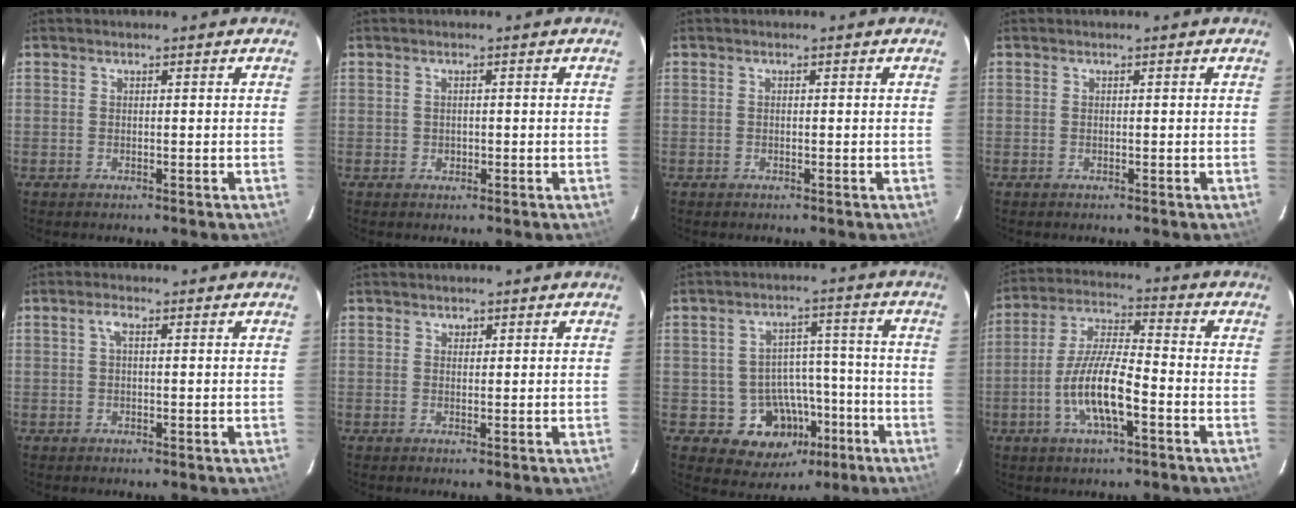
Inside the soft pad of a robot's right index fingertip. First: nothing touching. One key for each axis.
{"total": 1.2, "fx": -0.2, "fy": 1.1, "fz": 0.2, "tx": 0.000, "ty": 0.001, "tz": 0.001}
{"total": 0.0}
{"total": 0.0}
{"total": 1.7, "fx": 0.4, "fy": 0.6, "fz": 1.5, "tx": -0.033, "ty": 0.008, "tz": 0.006}
{"total": 0.9, "fx": 0.5, "fy": 0.7, "fz": 0.1, "tx": 0.000, "ty": 0.004, "tz": 0.007}
{"total": 10.9, "fx": -4.9, "fy": 9.0, "fz": 3.7, "tx": -0.070, "ty": 0.038, "tz": -0.043}
{"total": 11.3, "fx": -4.2, "fy": 2.8, "fz": 10.1, "tx": -0.207, "ty": -0.002, "tz": -0.080}